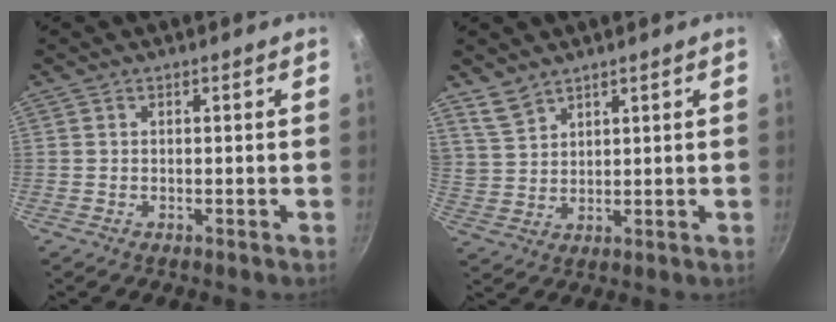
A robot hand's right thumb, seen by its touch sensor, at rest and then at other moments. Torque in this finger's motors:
{"motor_torque": [-0.06, 0.30, 0.55, 0.35, 0.13]}